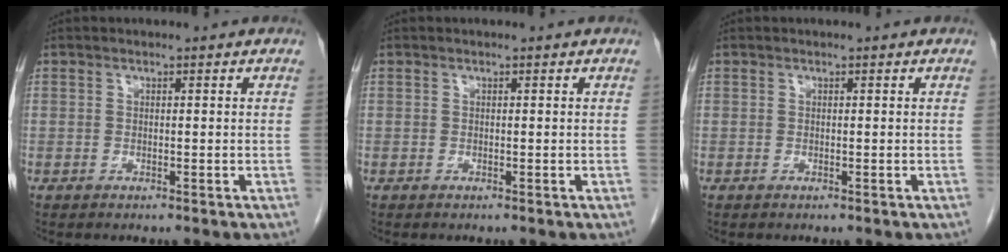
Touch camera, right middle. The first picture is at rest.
{"total": 0.0}
{"total": 0.0}